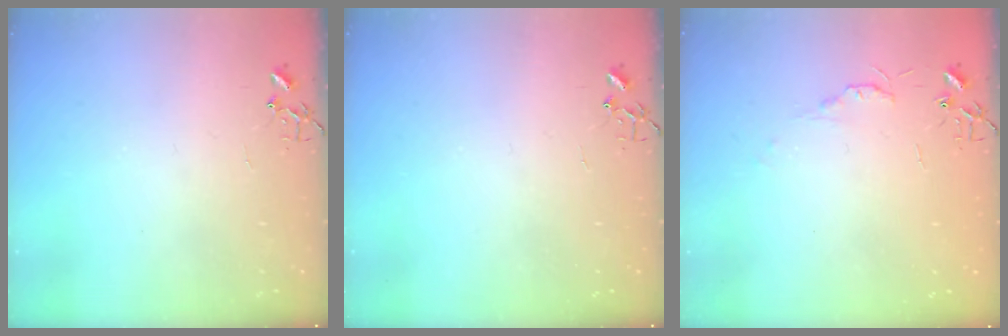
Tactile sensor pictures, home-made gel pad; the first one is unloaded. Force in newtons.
{"total": 0.0}
{"total": 4.8, "press": 4.8, "slide": 0.7}